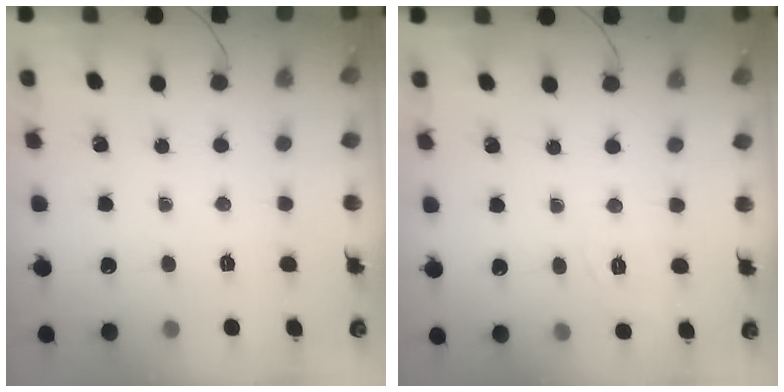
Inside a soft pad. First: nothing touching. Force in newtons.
{"total": 2.3, "press": 1.3, "slide": 1.9}